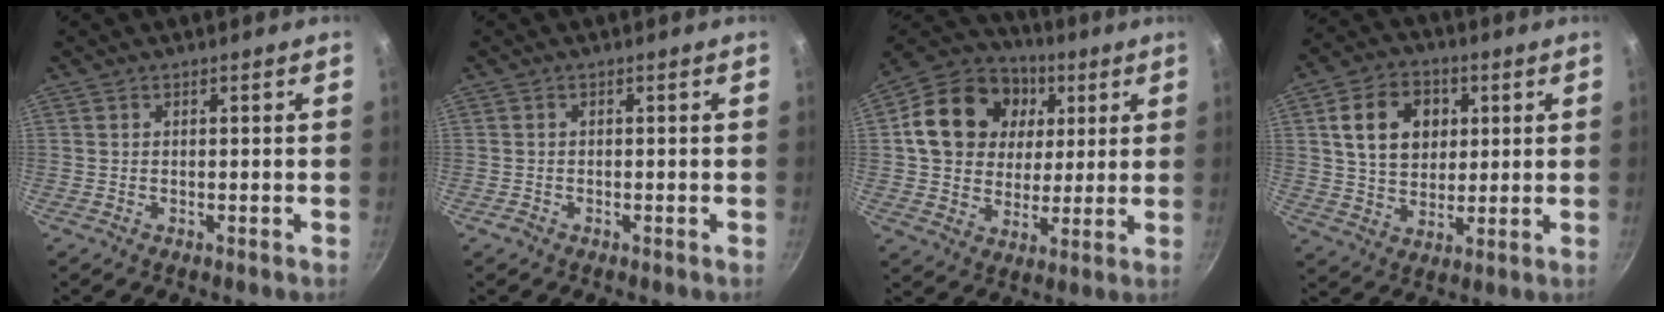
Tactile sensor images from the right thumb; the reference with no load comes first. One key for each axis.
{"total": 1.0, "fx": -0.7, "fy": 0.7, "fz": 0.3, "tx": -0.008, "ty": 0.004, "tz": -0.013}
{"total": 19.3, "fx": 4.8, "fy": 15.6, "fz": 10.2, "tx": -0.163, "ty": 0.010, "tz": 0.075}
{"total": 12.6, "fx": 3.3, "fy": 9.6, "fz": 7.5, "tx": -0.104, "ty": 0.002, "tz": 0.052}